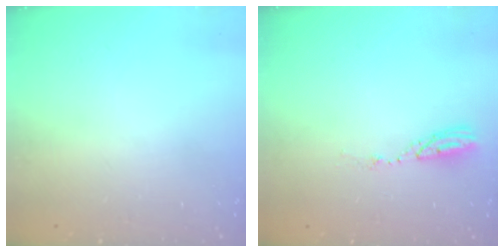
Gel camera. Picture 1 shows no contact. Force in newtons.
{"total": 5.3, "press": 5.3, "slide": 0.2}